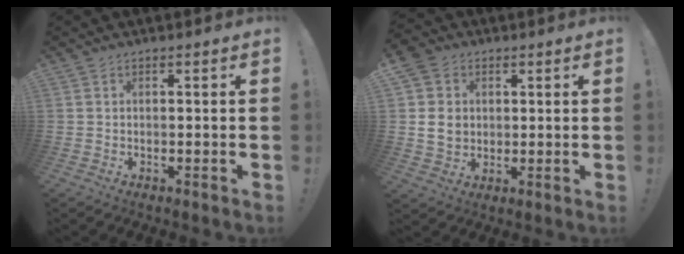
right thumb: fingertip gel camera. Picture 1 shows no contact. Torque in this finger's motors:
{"motor_torque": [1.85, 3.15, 1.45, 1.08, 0.71]}